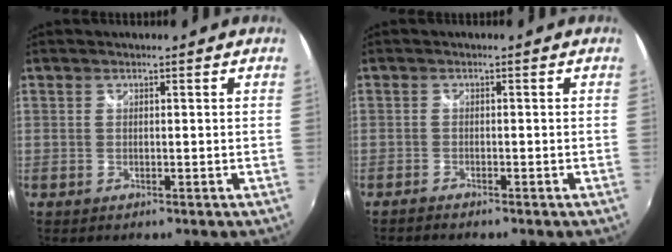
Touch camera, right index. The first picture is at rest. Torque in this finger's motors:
{"motor_torque": [-0.02, -0.08, 0.00, 0.01]}